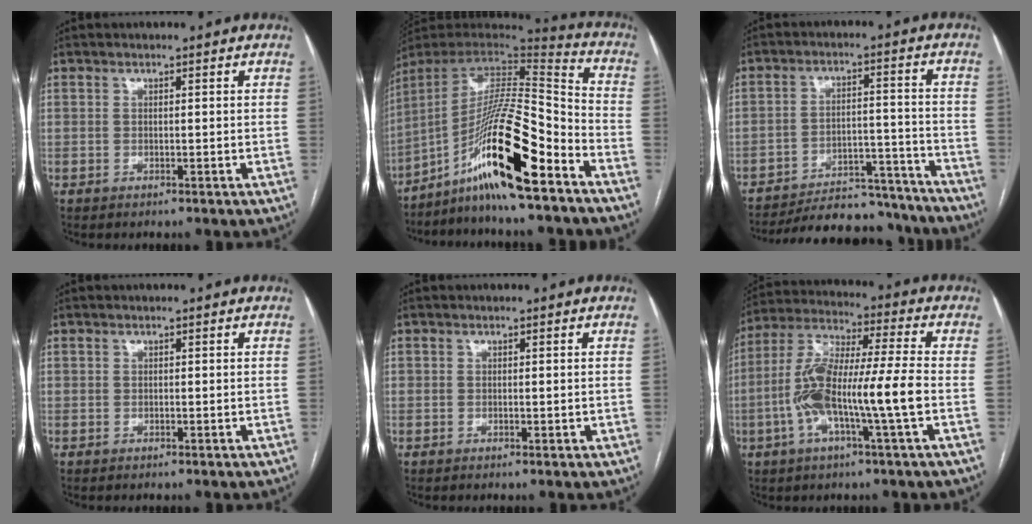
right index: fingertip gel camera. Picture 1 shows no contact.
{"total": 19.3, "force": [-10.8, 1.3, 15.9], "torque": [-0.295, -0.007, -0.193]}
{"total": 20.6, "force": [-19.1, 4.8, 5.8], "torque": [-0.085, 0.010, -0.264]}
{"total": 0.0}
{"total": 0.8, "force": [0.1, 0.6, 0.5], "torque": [-0.006, 0.000, 0.004]}
{"total": 14.3, "force": [-3.3, 0.9, 13.9], "torque": [-0.280, 0.010, -0.067]}